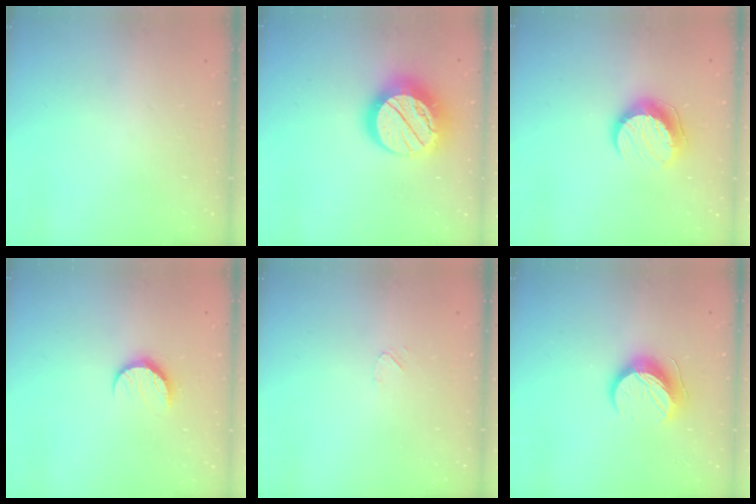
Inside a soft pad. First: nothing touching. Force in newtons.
{"total": 19.6, "press": 19.5, "slide": 1.5}
{"total": 10.1, "press": 10.1, "slide": 0.9}
{"total": 7.3, "press": 7.3, "slide": 0.4}
{"total": 3.4, "press": 3.3, "slide": 0.4}
{"total": 12.4, "press": 12.4, "slide": 0.1}